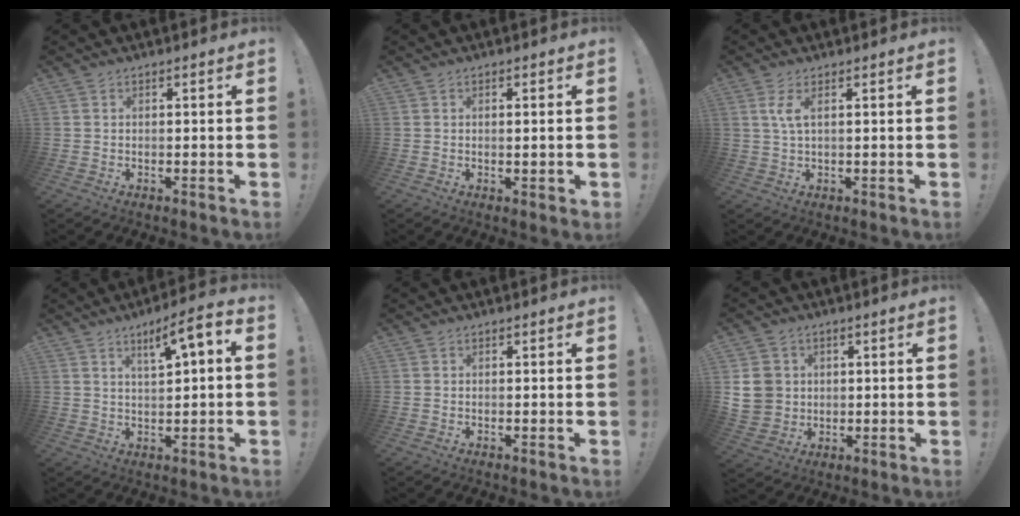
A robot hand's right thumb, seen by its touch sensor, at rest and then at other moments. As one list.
[{"total": 1.7, "force": [0.4, 0.4, 1.6], "torque": [-0.021, -0.003, 0.006]}, {"total": 3.6, "force": [1.2, 0.8, 3.3], "torque": [-0.059, -0.005, 0.020]}, {"total": 7.5, "force": [3.0, 1.2, 6.7], "torque": [-0.091, -0.018, 0.042]}, {"total": 0.0}, {"total": 9.4, "force": [1.8, 8.6, 3.4], "torque": [-0.060, -0.009, 0.038]}]